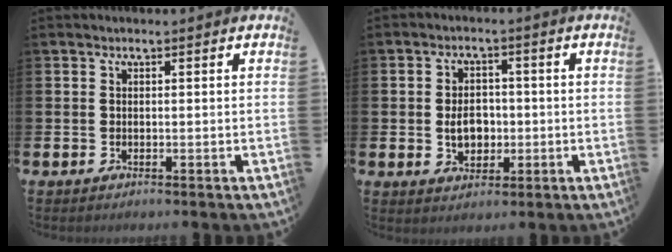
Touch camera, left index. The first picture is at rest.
{"total": 4.3, "force": [-0.4, 3.2, 2.8], "torque": [-0.033, 0.000, -0.017]}